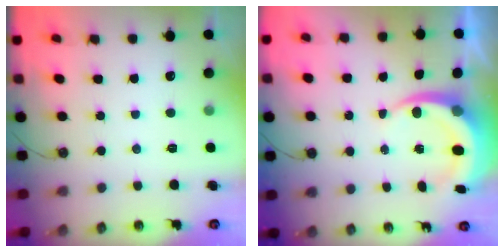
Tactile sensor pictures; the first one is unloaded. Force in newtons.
{"total": 7.8, "press": 7.5, "slide": 2.3}